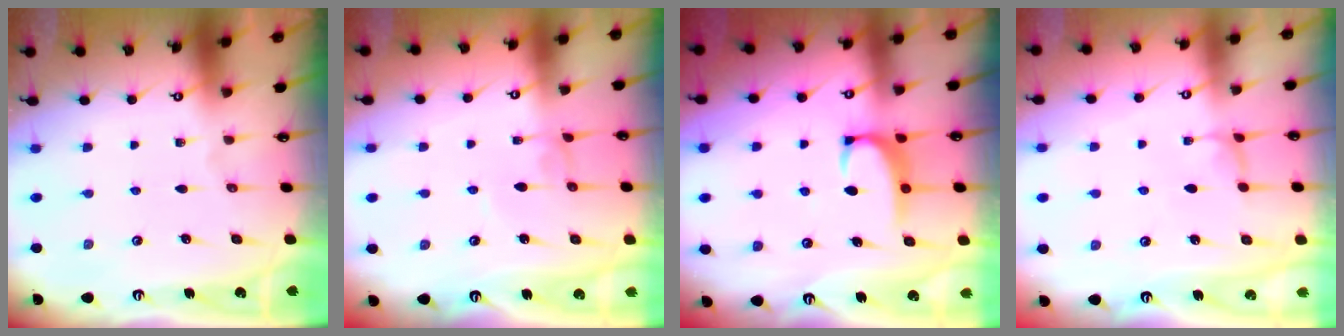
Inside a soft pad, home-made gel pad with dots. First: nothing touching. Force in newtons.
{"total": 1.1, "press": 1.1, "slide": 0.2}
{"total": 2.3, "press": 2.3, "slide": 0.6}
{"total": 2.3, "press": 2.3, "slide": 0.3}